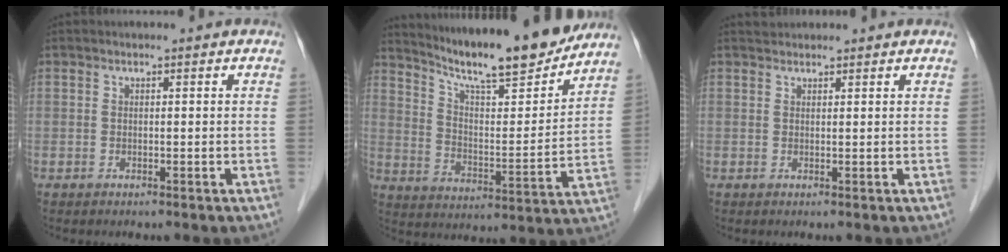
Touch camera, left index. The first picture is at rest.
{"total": 18.4, "force": [16.5, 1.2, 8.0], "torque": [-0.131, -0.017, 0.253]}
{"total": 1.5, "force": [1.4, 0.4, 0.0], "torque": [-0.008, 0.018, 0.028]}